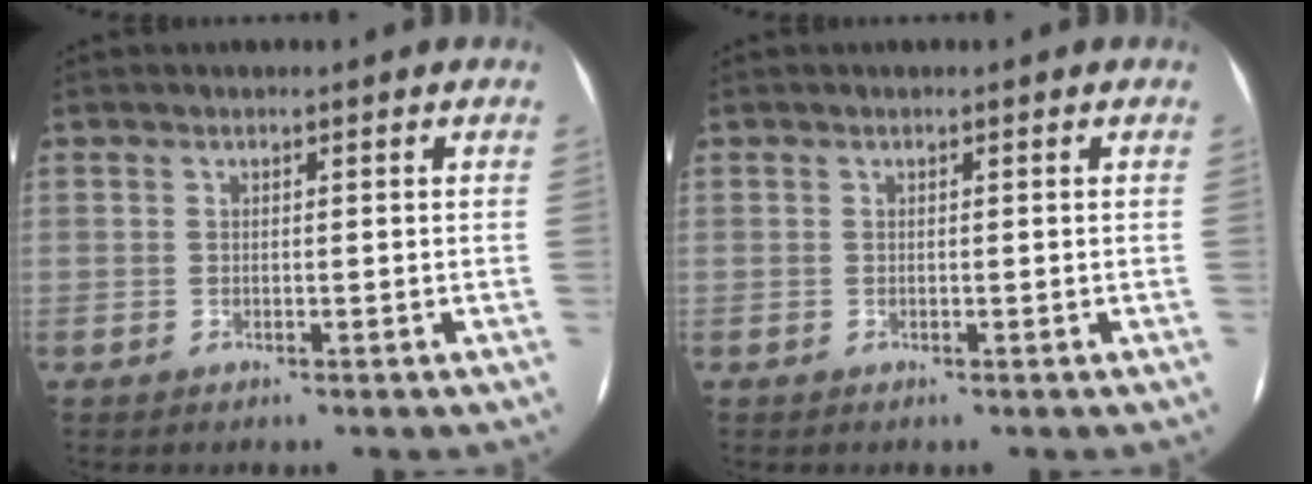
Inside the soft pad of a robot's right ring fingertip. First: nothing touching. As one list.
[{"total": 0.0}]